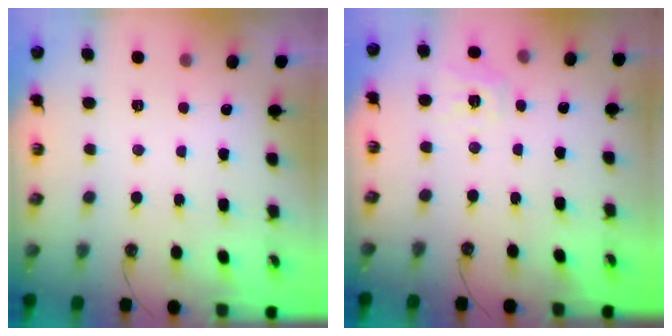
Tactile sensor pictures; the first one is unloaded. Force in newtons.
{"total": 8.0, "press": 8.0, "slide": 0.7}